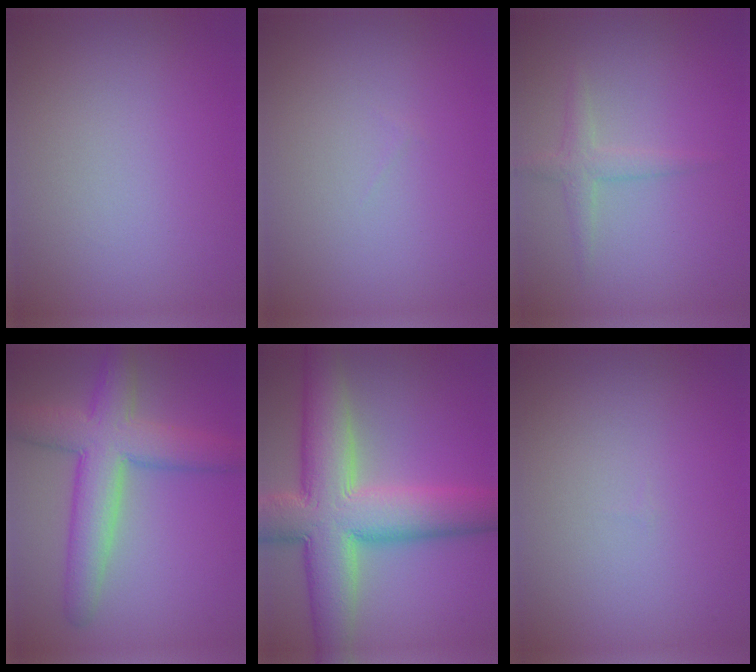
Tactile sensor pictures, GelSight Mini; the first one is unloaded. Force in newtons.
{"total": 0.0}
{"total": 1.7, "press": 1.7, "slide": 0.0}
{"total": 7.0, "press": 7.0, "slide": 0.4}
{"total": 11.6, "press": 11.6, "slide": 1.0}
{"total": 0.0}